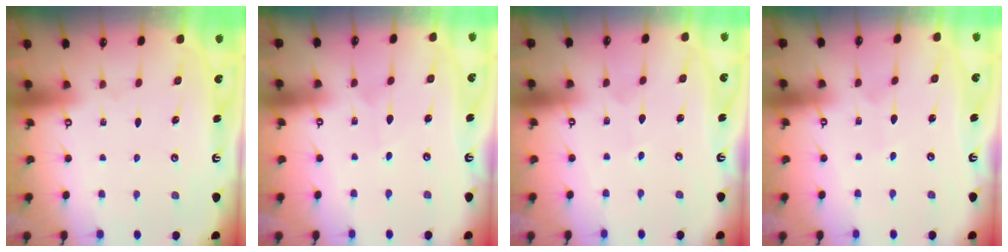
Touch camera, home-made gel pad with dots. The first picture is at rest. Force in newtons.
{"total": 1.3, "press": 1.3, "slide": 0.1}
{"total": 1.6, "press": 1.6, "slide": 0.1}
{"total": 2.5, "press": 2.5, "slide": 0.1}